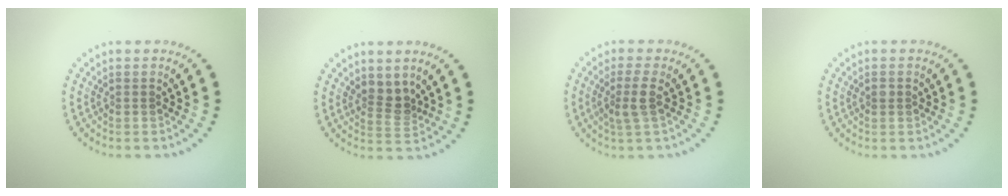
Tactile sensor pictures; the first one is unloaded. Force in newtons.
{"total": 2.3, "press": 1.8, "slide": 1.4}
{"total": 2.0, "press": 1.6, "slide": 1.2}
{"total": 0.7, "press": 0.7, "slide": 0.1}